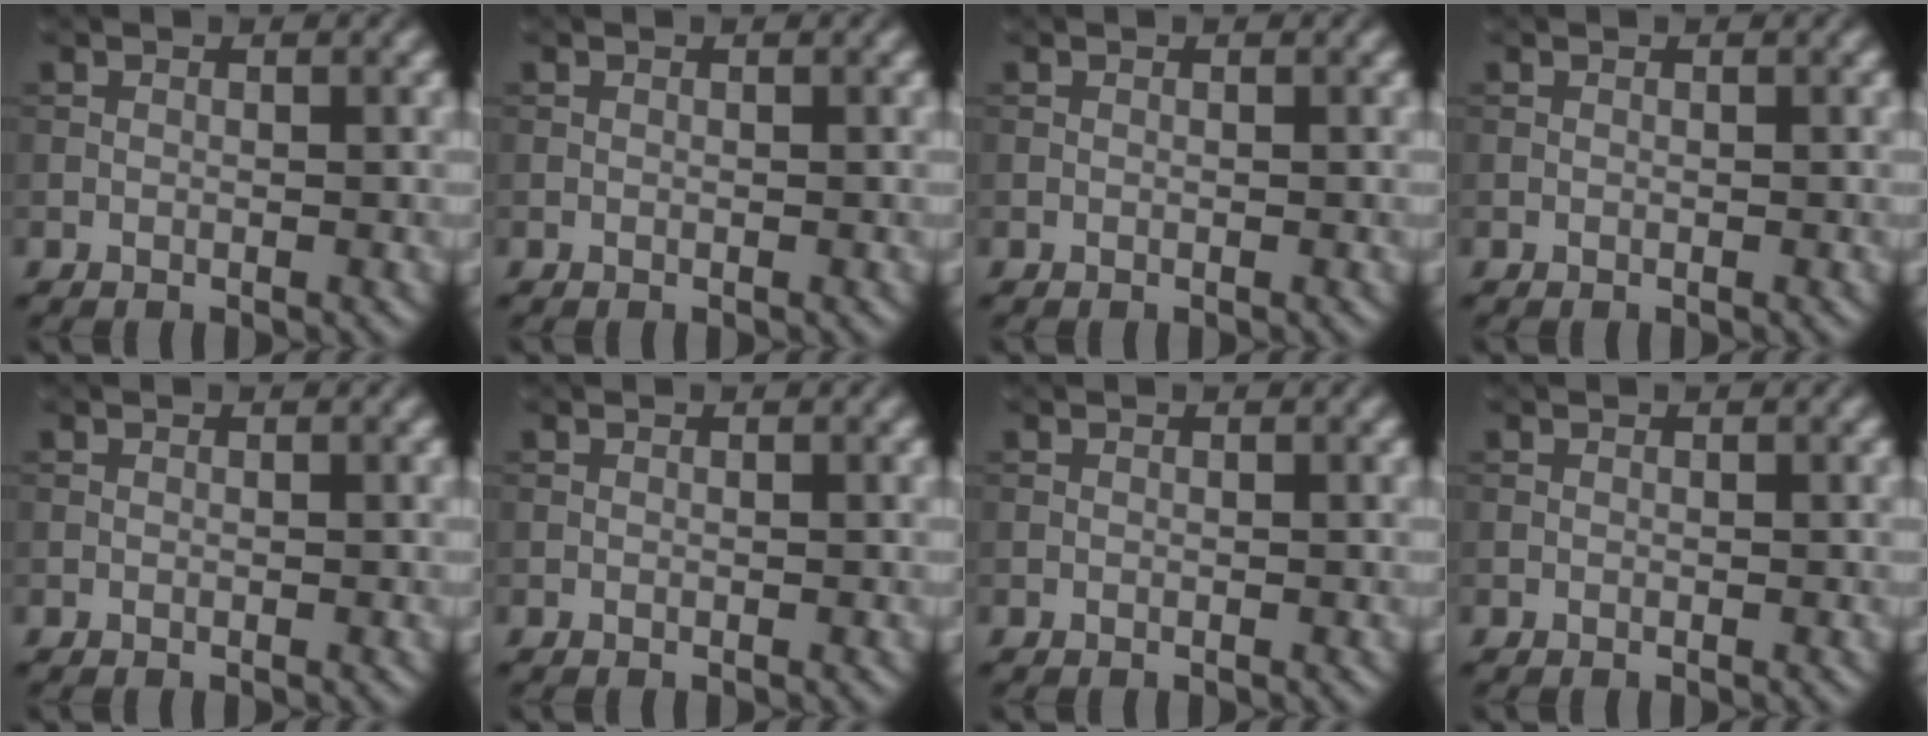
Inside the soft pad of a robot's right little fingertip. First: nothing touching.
{"total": 0.0}
{"total": 0.0}
{"total": 0.0}
{"total": 0.0}
{"total": 0.0}
{"total": 0.0}
{"total": 0.0}